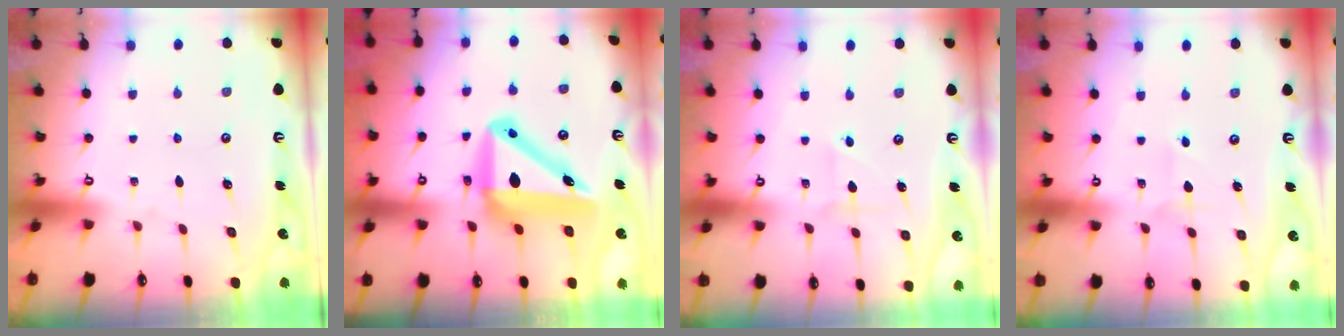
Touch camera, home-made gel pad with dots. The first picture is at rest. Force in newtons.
{"total": 14.3, "press": 13.8, "slide": 3.8}
{"total": 2.9, "press": 2.9, "slide": 0.3}
{"total": 1.4, "press": 1.4, "slide": 0.1}